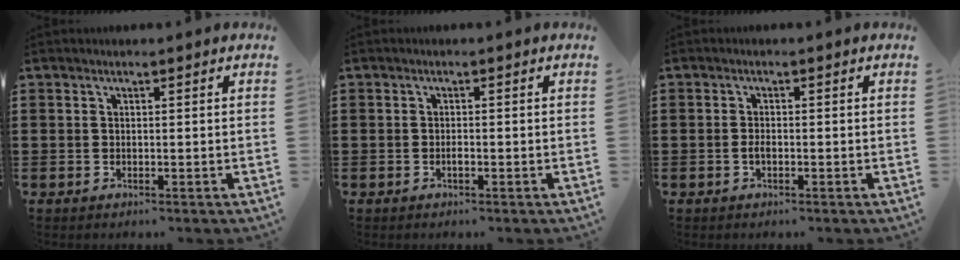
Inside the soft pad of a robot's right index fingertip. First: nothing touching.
{"total": 0.8, "force": [-0.4, 0.2, 0.6], "torque": [-0.014, -0.004, -0.006]}
{"total": 1.1, "force": [-0.4, 0.4, 1.0], "torque": [-0.020, -0.004, -0.006]}